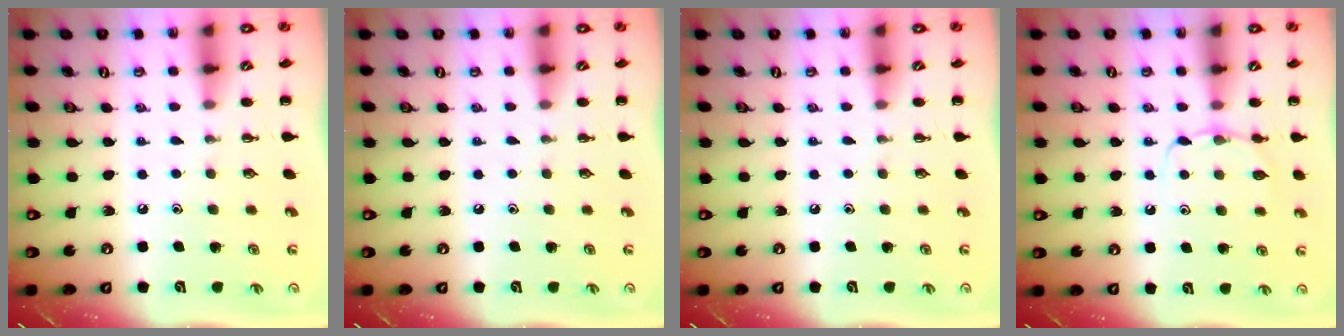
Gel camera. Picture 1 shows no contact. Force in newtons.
{"total": 0.0}
{"total": 0.0}
{"total": 7.4, "press": 7.2, "slide": 1.7}